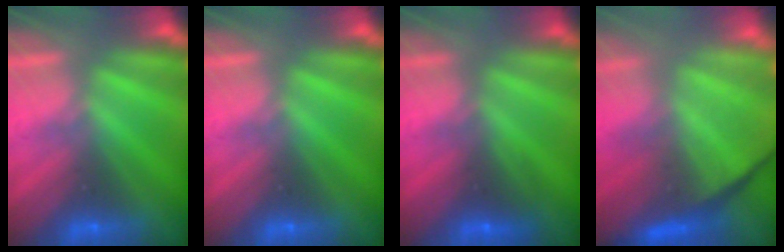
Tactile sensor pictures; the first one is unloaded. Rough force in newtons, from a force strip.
{"total": 0.0}
{"total": 2.5}
{"total": 9.4}